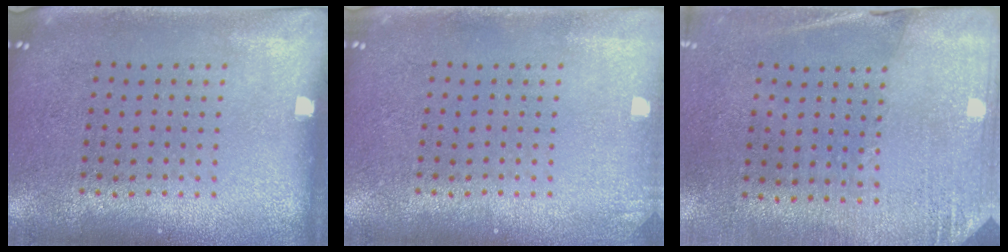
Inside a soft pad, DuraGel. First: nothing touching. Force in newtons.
{"total": 0.7, "press": 0.7, "slide": 0.1}
{"total": 2.6, "press": 2.3, "slide": 1.3}